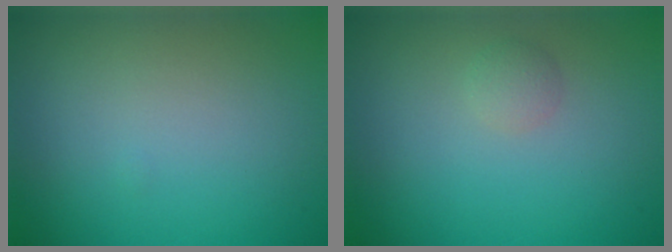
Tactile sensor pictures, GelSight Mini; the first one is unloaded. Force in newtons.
{"total": 1.1, "press": 1.1, "slide": 0.0}